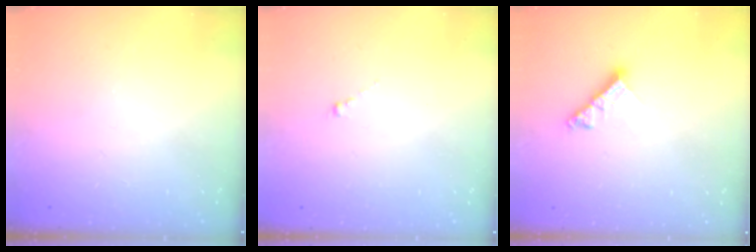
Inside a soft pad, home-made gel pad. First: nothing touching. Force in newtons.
{"total": 0.0}
{"total": 7.4, "press": 7.4, "slide": 0.8}